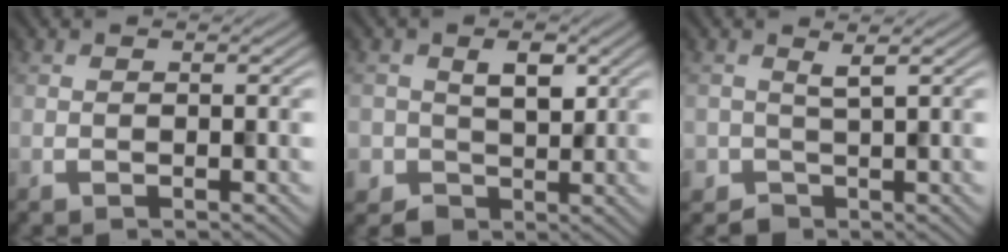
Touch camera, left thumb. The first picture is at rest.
{"total": 3.6, "force": [0.2, 3.3, 1.2], "torque": [-0.017, -0.005, 0.007]}
{"total": 1.4, "force": [-0.2, 1.3, 0.3], "torque": [-0.006, -0.006, -0.003]}